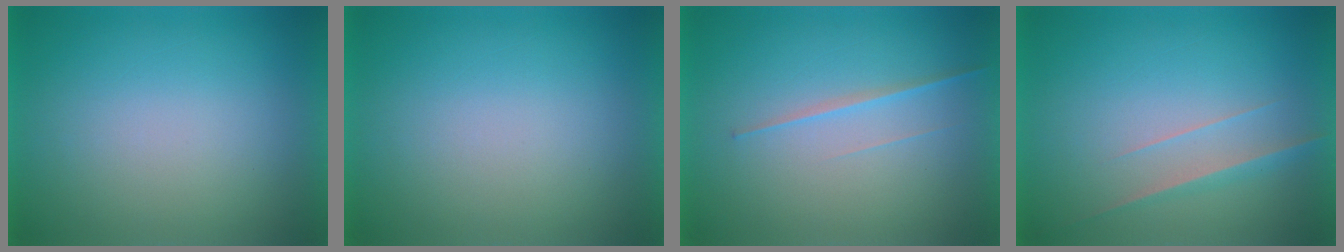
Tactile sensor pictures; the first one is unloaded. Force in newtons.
{"total": 0.0}
{"total": 1.8}
{"total": 2.9}